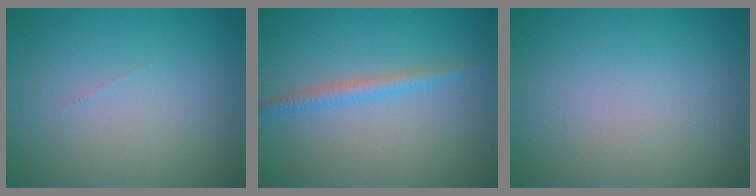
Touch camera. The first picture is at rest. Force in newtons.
{"total": 1.7, "press": 1.7, "slide": 0.1}
{"total": 0.0}